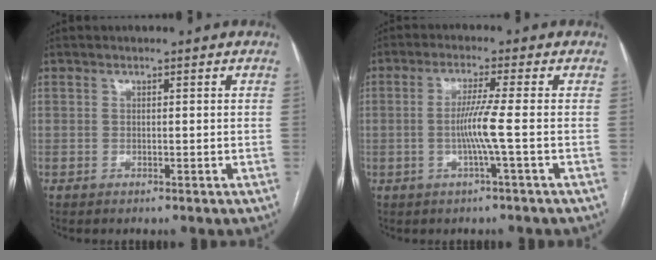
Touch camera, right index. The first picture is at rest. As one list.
[{"total": 4.9, "force": [-1.0, -1.6, 4.6], "torque": [-0.094, -0.002, -0.019]}]